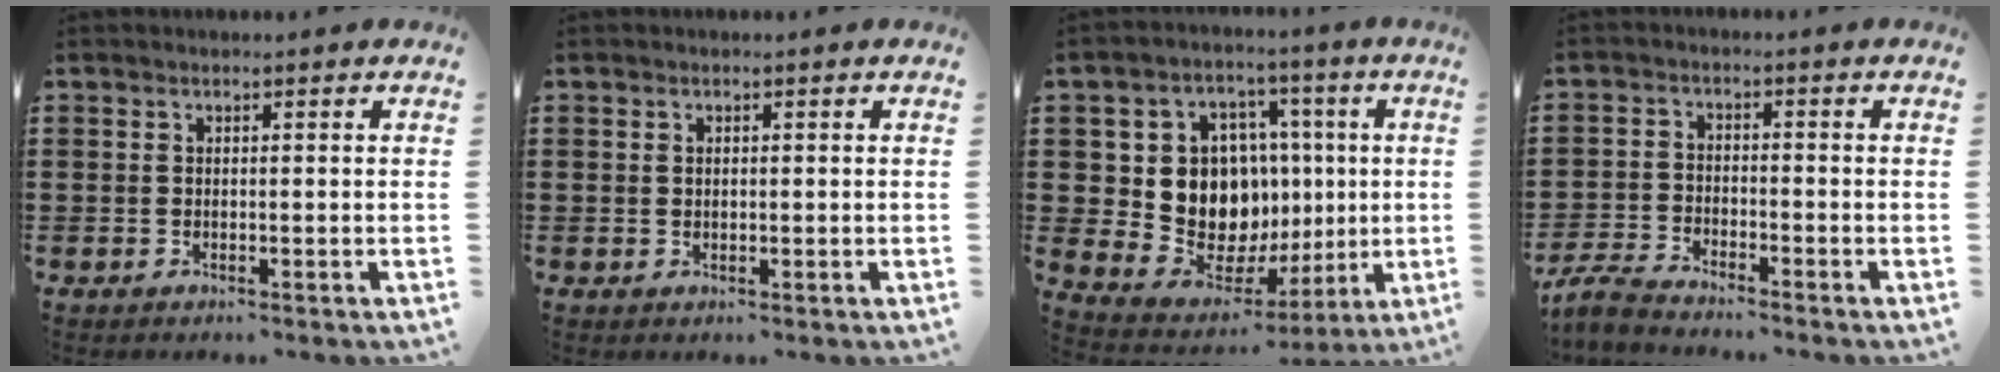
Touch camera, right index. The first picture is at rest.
{"total": 0.7, "force": [0.2, 0.5, 0.5], "torque": [-0.011, 0.002, 0.005]}
{"total": 12.1, "force": [1.8, 10.3, 6.1], "torque": [-0.141, -0.014, 0.044]}
{"total": 3.8, "force": [-3.7, 0.2, 1.0], "torque": [-0.041, -0.005, -0.081]}